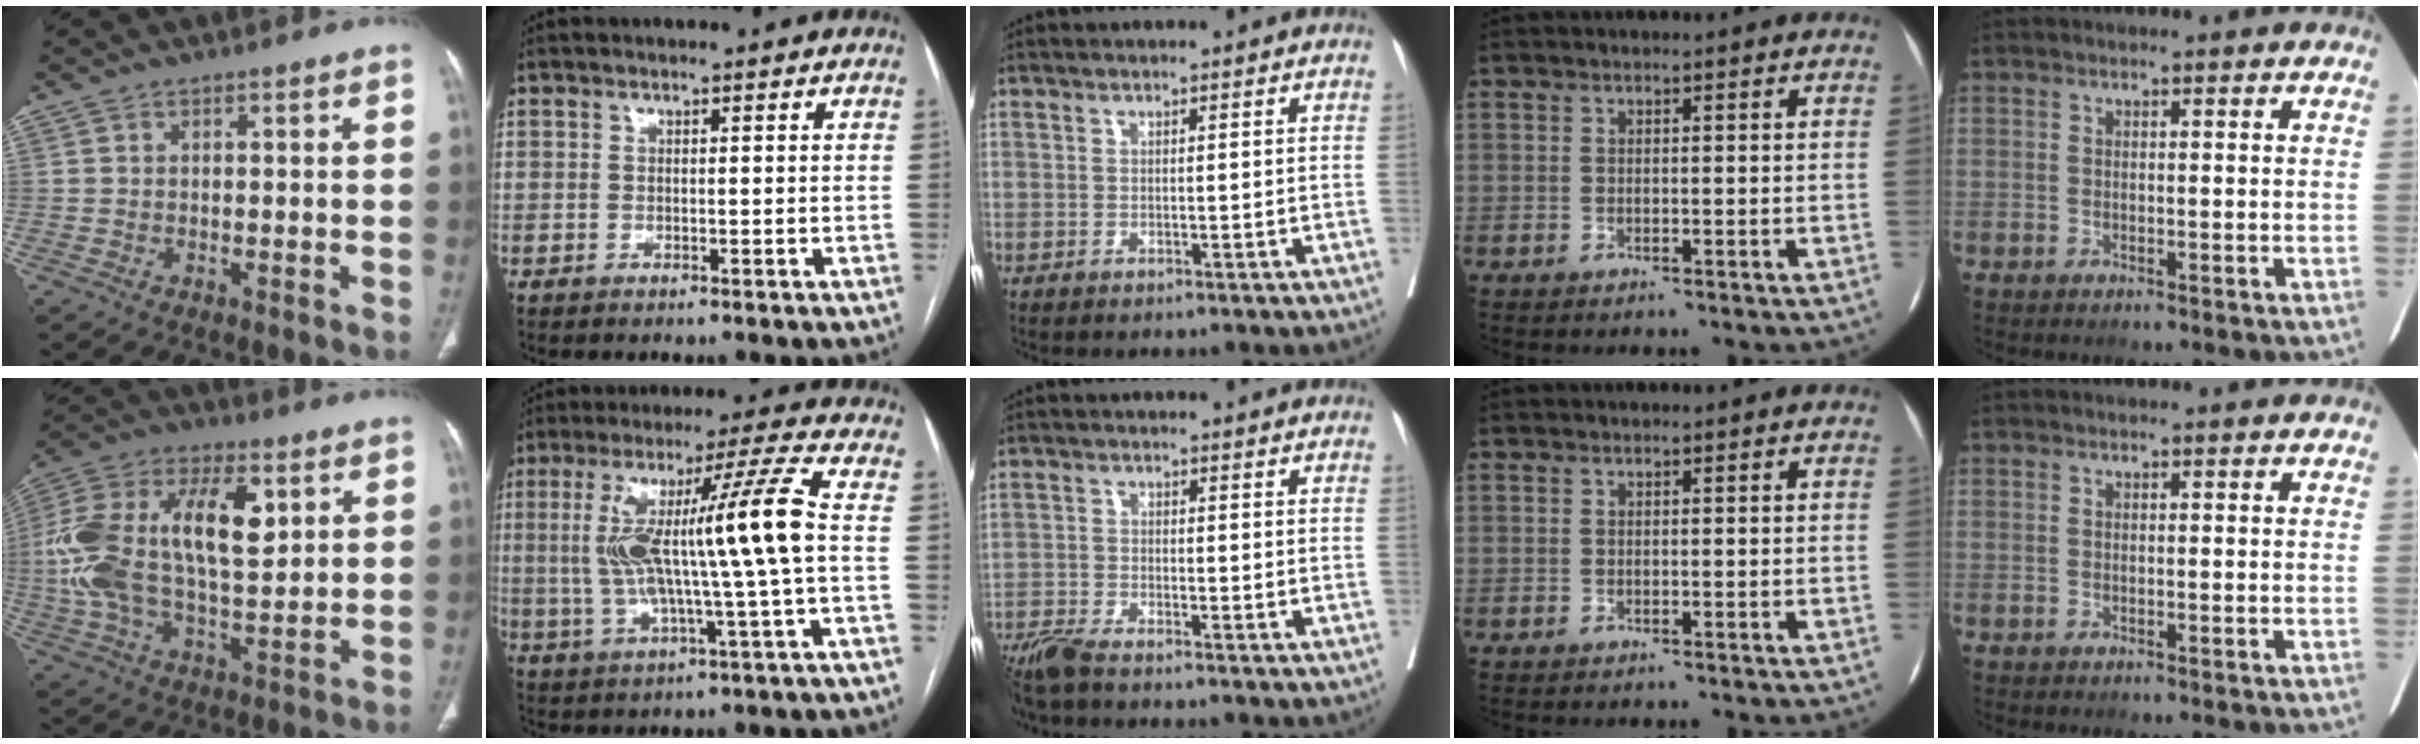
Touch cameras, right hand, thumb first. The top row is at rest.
{"thumb": {"total": 22.0, "force": [4.1, 11.0, 18.6], "torque": [-0.357, 0.010, 0.065]}, "index": {"total": 15.3, "force": [0.4, -0.7, 15.2], "torque": [-0.287, 0.021, 0.006]}, "middle": {"total": 4.7, "force": [-4.1, 0.2, 2.3], "torque": [-0.045, -0.015, -0.081]}}